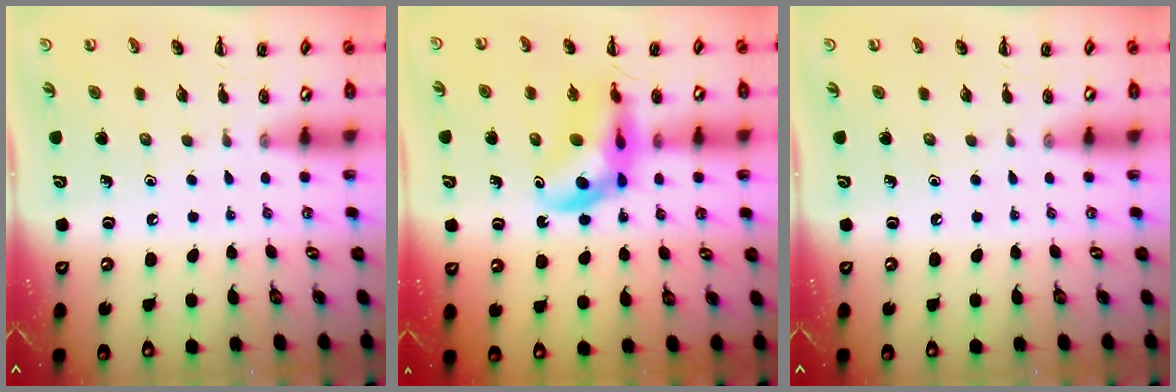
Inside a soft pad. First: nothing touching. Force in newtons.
{"total": 11.8, "press": 11.3, "slide": 3.4}
{"total": 0.0}